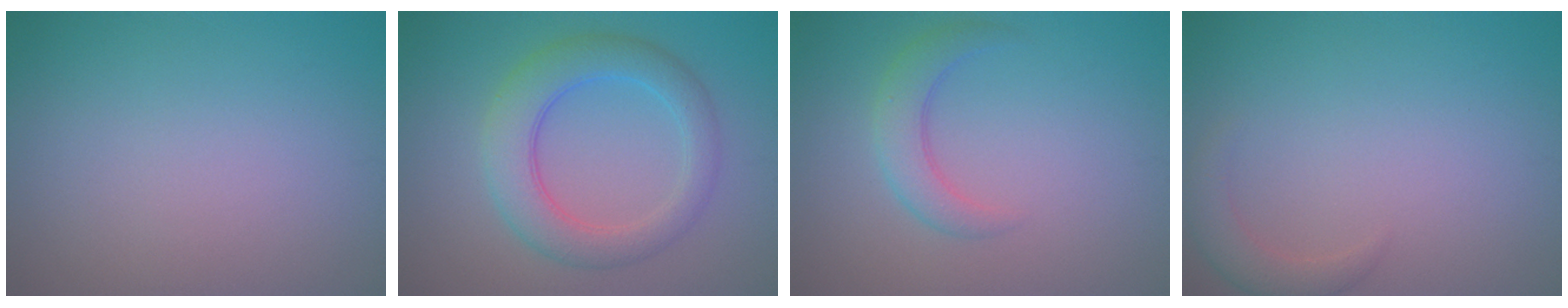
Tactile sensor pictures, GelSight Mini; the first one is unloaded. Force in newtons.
{"total": 5.4, "press": 5.4, "slide": 0.3}
{"total": 2.8, "press": 2.8, "slide": 0.1}
{"total": 2.2, "press": 2.2, "slide": 0.2}